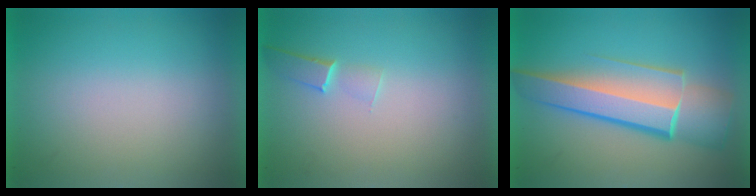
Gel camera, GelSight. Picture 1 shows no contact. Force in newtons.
{"total": 1.0}
{"total": 6.7}